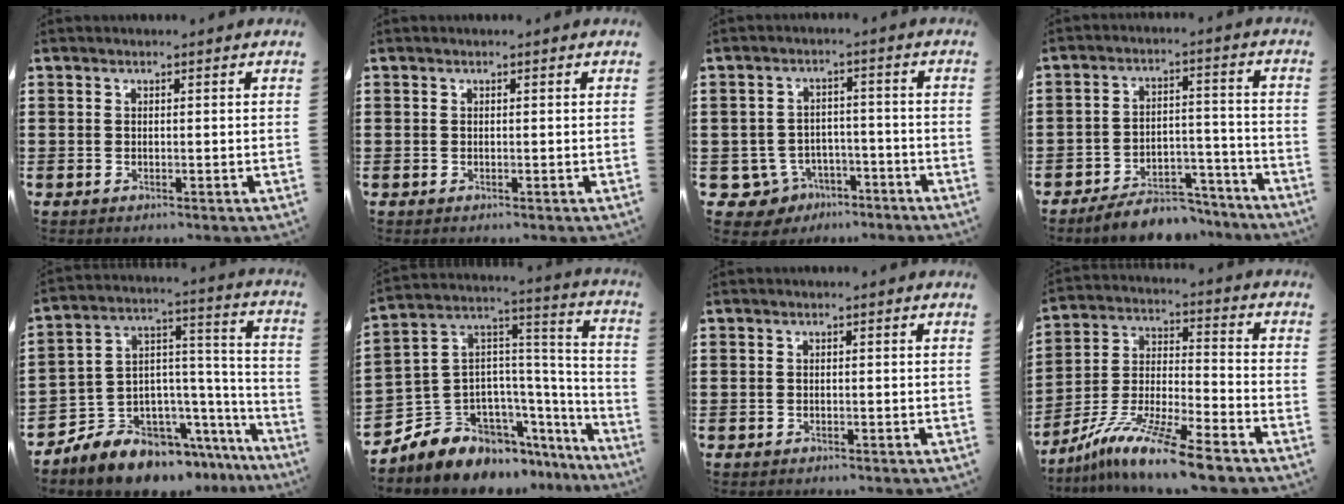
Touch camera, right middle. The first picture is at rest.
{"total": 0.0}
{"total": 4.7, "force": [-3.6, 2.8, 1.0], "torque": [-0.040, 0.007, -0.073]}
{"total": 6.5, "force": [-6.2, 1.5, 1.4], "torque": [-0.016, 0.021, -0.117]}
{"total": 8.5, "force": [-7.8, 3.2, 1.1], "torque": [-0.046, -0.010, -0.156]}
{"total": 7.5, "force": [-6.2, 4.2, 0.5], "torque": [-0.046, -0.018, -0.123]}
{"total": 0.0}
{"total": 11.5, "force": [-9.7, -0.1, 6.2], "torque": [-0.124, 0.006, -0.191]}